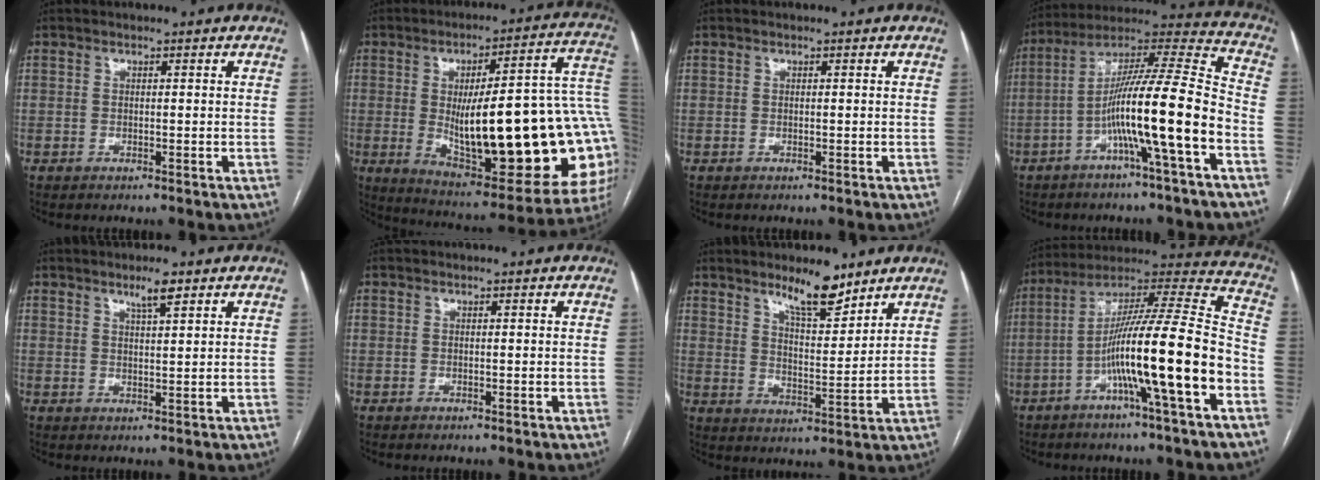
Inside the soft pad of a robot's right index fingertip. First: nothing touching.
{"total": 32.3, "force": [-2.1, 7.2, 31.4], "torque": [-0.358, 0.014, -0.018]}
{"total": 0.0}
{"total": 16.4, "force": [-5.7, -0.6, 15.4], "torque": [-0.266, 0.019, -0.104]}
{"total": 3.2, "force": [2.2, 0.3, 2.3], "torque": [-0.043, -0.001, 0.037]}
{"total": 0.0}
{"total": 8.4, "force": [6.6, 1.9, 4.9], "torque": [-0.085, -0.009, 0.115]}
{"total": 19.1, "force": [-6.7, -0.3, 17.9], "torque": [-0.304, 0.009, -0.120]}